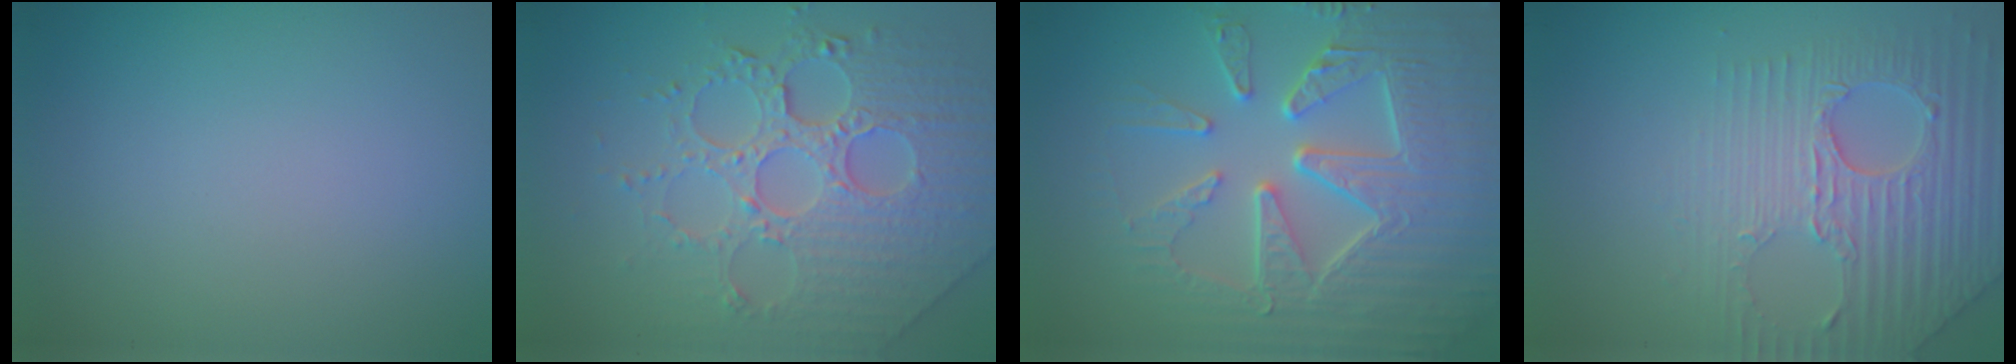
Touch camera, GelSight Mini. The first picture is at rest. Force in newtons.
{"total": 8.2, "press": 6.0, "slide": 5.5}
{"total": 8.8, "press": 6.4, "slide": 6.0}
{"total": 4.8, "press": 4.5, "slide": 1.7}